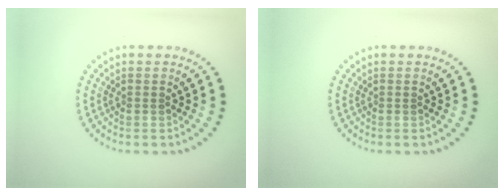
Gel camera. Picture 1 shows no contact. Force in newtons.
{"total": 0.0}